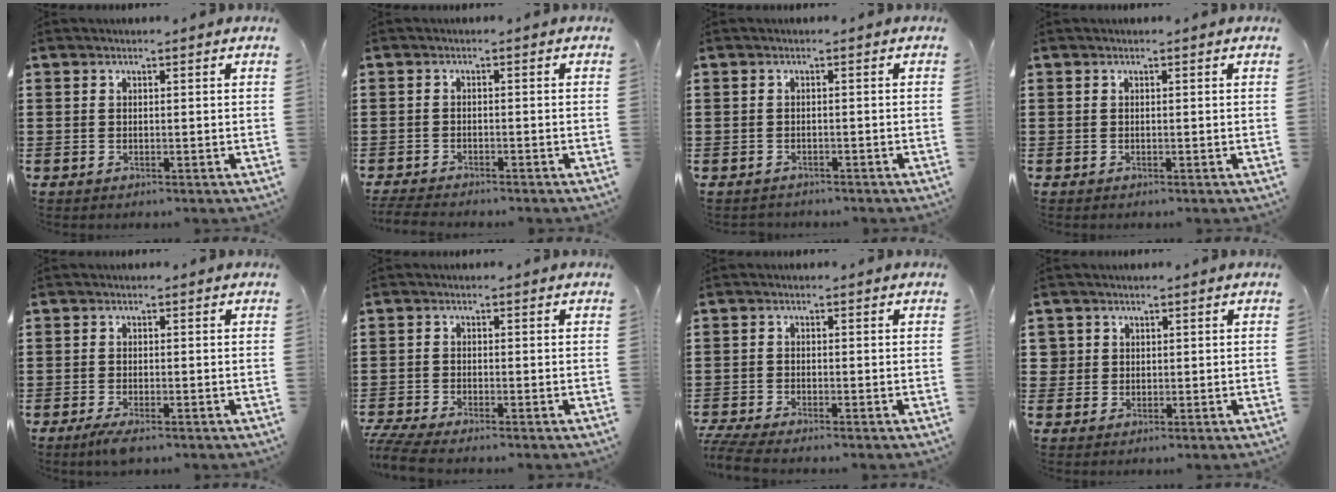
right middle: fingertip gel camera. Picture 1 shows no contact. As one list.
[{"total": 2.1, "force": [-2.1, 0.0, 0.3], "torque": [-0.016, -0.006, -0.046]}, {"total": 1.0, "force": [-0.9, 0.2, -0.2], "torque": [0.000, 0.002, -0.021]}, {"total": 0.0}, {"total": 1.9, "force": [-1.3, 0.1, 1.3], "torque": [-0.037, -0.006, -0.029]}, {"total": 3.1, "force": [-2.9, -0.1, 1.1], "torque": [-0.041, -0.012, -0.063]}, {"total": 2.9, "force": [-2.7, 0.0, 1.1], "torque": [-0.032, -0.008, -0.057]}, {"total": 2.3, "force": [0.5, 2.2, 0.1], "torque": [-0.016, 0.008, 0.008]}]